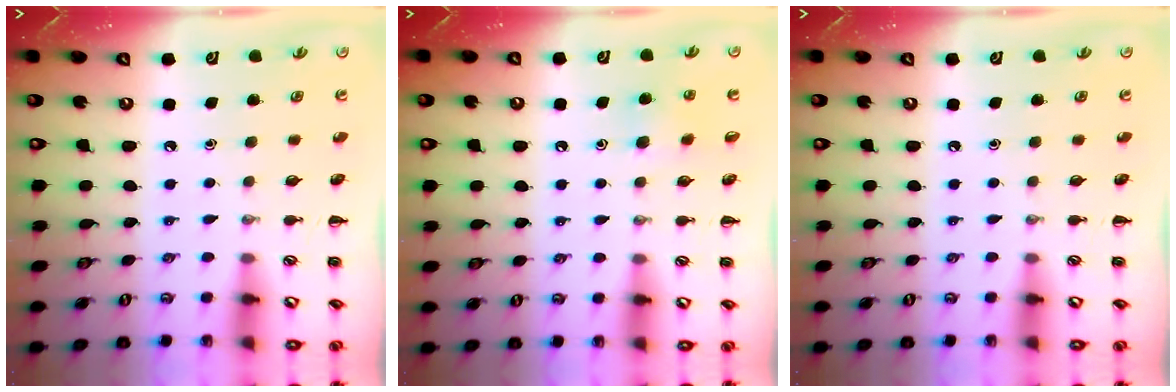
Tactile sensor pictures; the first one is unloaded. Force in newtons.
{"total": 7.4, "press": 7.2, "slide": 1.9}
{"total": 0.0}